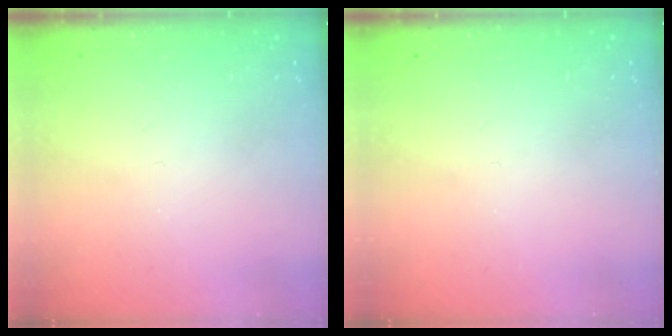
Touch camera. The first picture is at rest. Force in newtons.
{"total": 0.0}